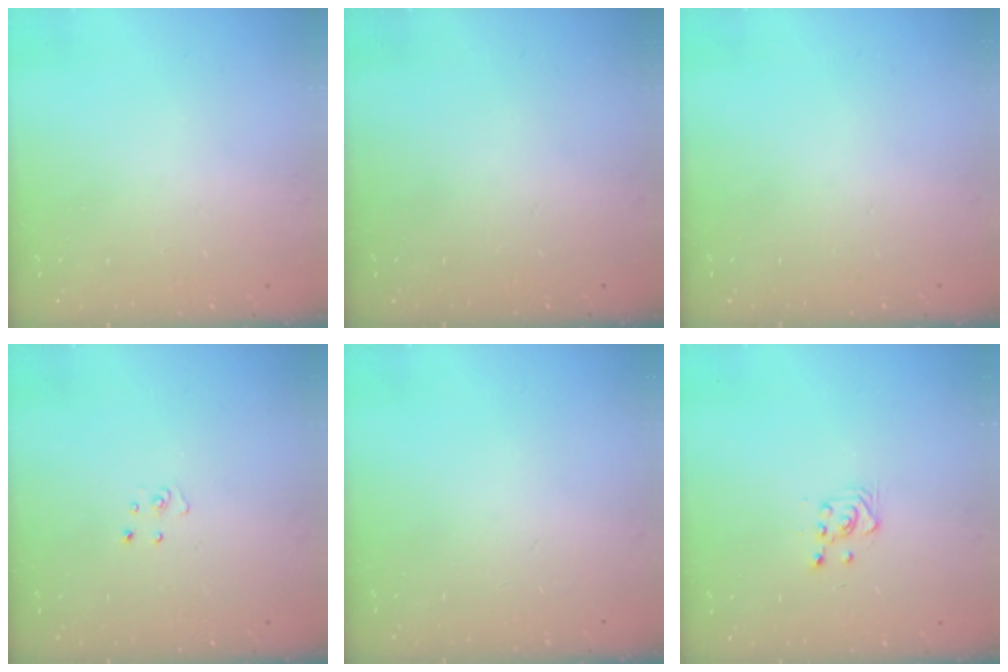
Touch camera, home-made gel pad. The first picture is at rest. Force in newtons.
{"total": 0.0}
{"total": 0.0}
{"total": 3.0, "press": 3.0, "slide": 0.3}
{"total": 0.0}
{"total": 3.6, "press": 3.5, "slide": 0.8}